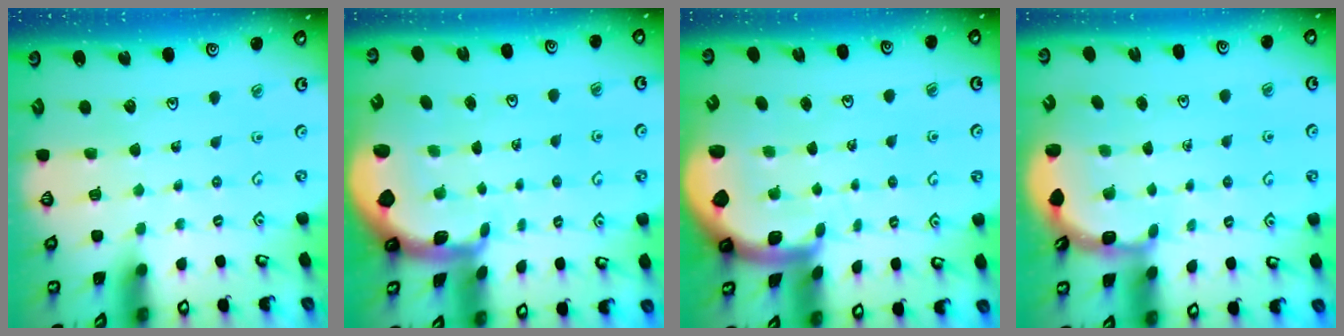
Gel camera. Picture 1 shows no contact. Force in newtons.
{"total": 1.9, "press": 1.9, "slide": 0.4}
{"total": 2.4, "press": 2.4, "slide": 0.3}
{"total": 3.1, "press": 2.8, "slide": 1.4}